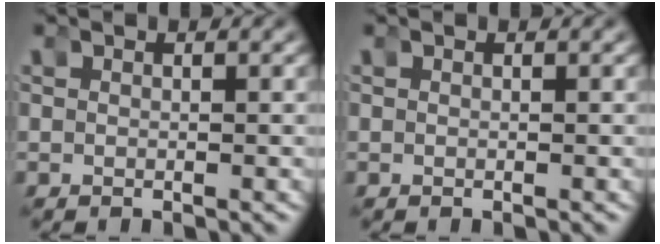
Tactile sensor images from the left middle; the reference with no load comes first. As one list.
[{"total": 0.0}]